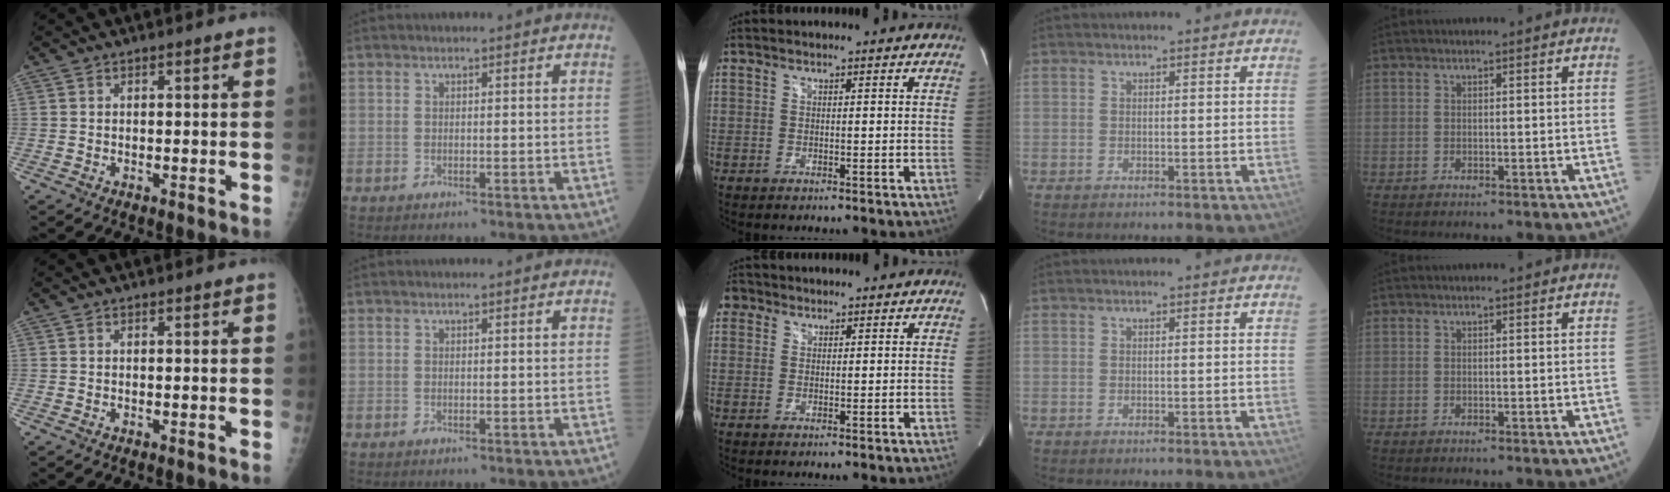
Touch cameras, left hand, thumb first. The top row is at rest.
{"middle": {"total": 2.3, "force": [1.1, 2.0, 0.3], "torque": [0.001, 0.011, 0.015]}}